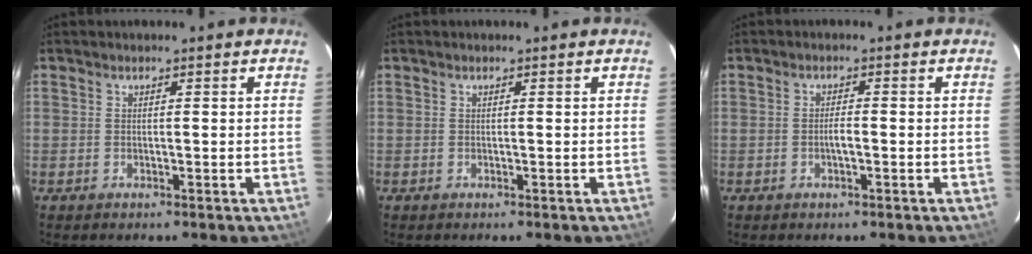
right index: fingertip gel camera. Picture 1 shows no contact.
{"total": 0.0}
{"total": 1.4, "force": [-0.5, 0.3, 1.3], "torque": [-0.025, 0.000, -0.010]}